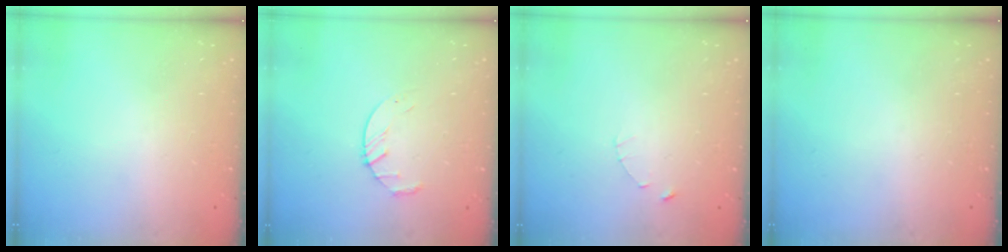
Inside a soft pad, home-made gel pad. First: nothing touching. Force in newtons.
{"total": 4.3, "press": 4.2, "slide": 0.6}
{"total": 1.0, "press": 1.0, "slide": 0.2}
{"total": 0.0}